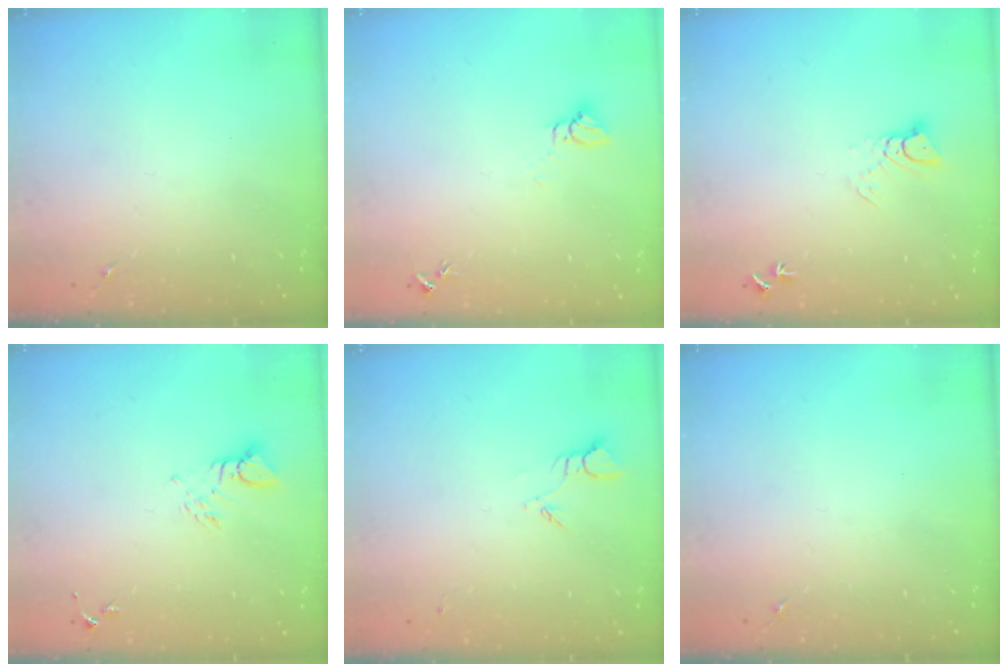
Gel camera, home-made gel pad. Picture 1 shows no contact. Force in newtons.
{"total": 2.8, "press": 2.8, "slide": 0.1}
{"total": 4.6, "press": 4.5, "slide": 0.5}
{"total": 3.8, "press": 3.8, "slide": 0.3}
{"total": 2.7, "press": 2.7, "slide": 0.3}
{"total": 0.0}